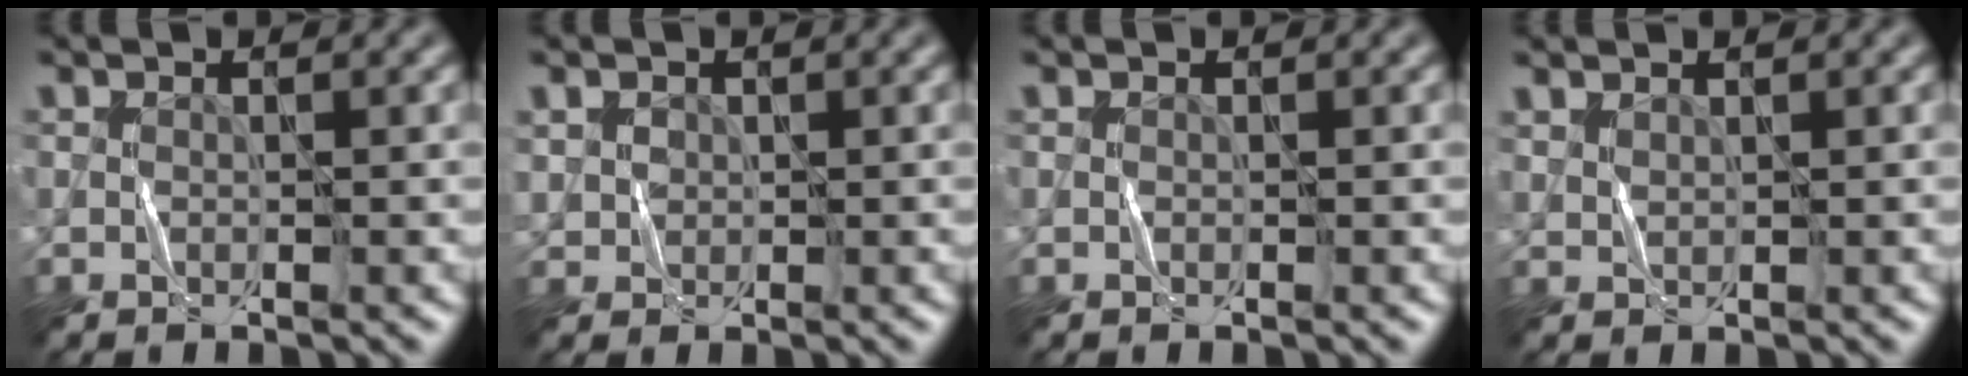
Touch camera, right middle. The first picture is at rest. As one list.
[{"total": 1.5, "force": [0.6, 1.3, 0.4], "torque": [-0.008, -0.002, 0.016]}, {"total": 0.0}, {"total": 1.1, "force": [1.0, 0.3, 0.4], "torque": [-0.014, 0.001, 0.028]}]